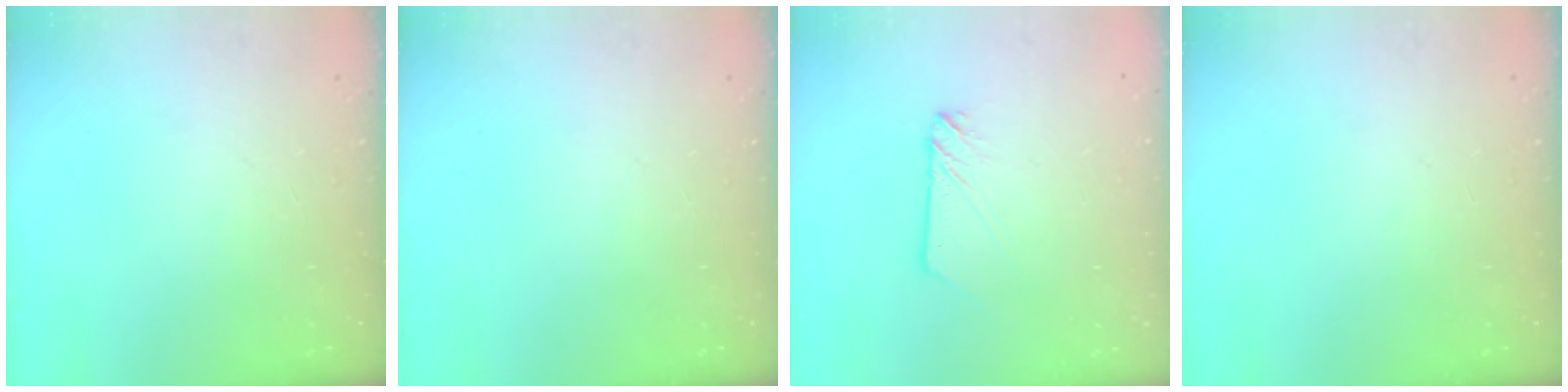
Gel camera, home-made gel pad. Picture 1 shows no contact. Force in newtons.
{"total": 0.0}
{"total": 3.0, "press": 3.0, "slide": 0.2}
{"total": 0.0}